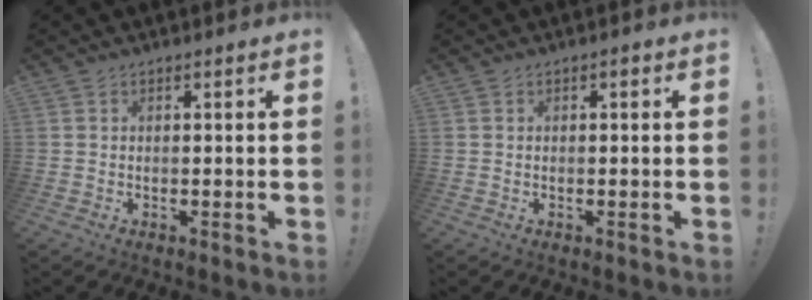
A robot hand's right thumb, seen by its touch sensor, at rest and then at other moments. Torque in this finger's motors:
{"motor_torque": [-0.01, 0.12, 0.29, 0.08, -0.05]}